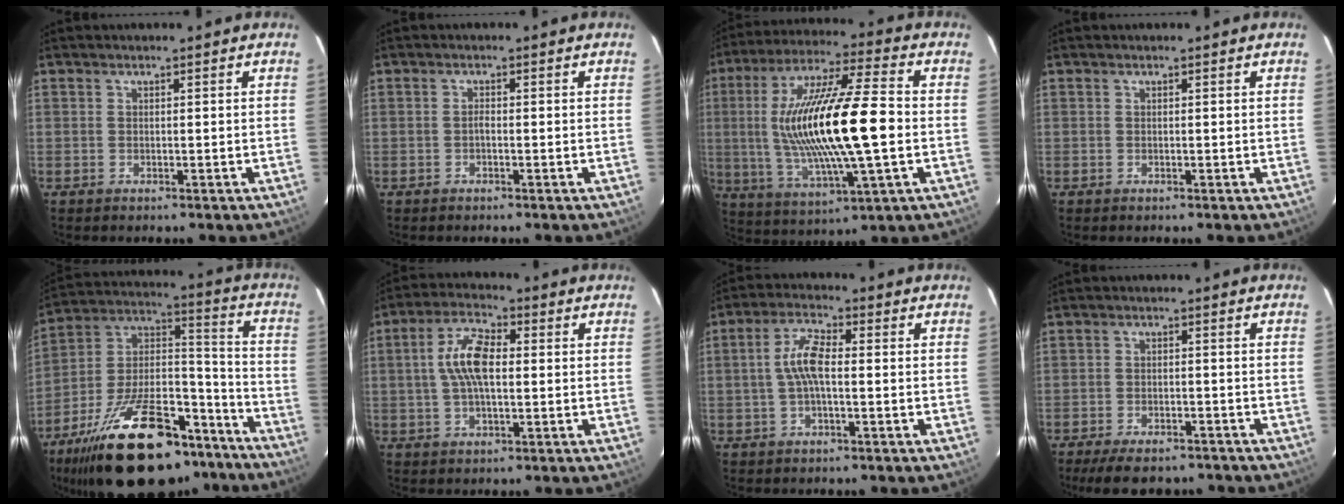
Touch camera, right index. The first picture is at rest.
{"total": 0.7, "force": [-0.4, 0.3, 0.5], "torque": [-0.010, 0.005, -0.009]}
{"total": 21.7, "force": [-0.3, 4.1, 21.3], "torque": [-0.400, -0.001, 0.003]}
{"total": 0.0}
{"total": 31.0, "force": [-21.5, 13.5, 17.8], "torque": [-0.321, 0.024, -0.322]}
{"total": 8.7, "force": [0.5, 3.7, 7.8], "torque": [-0.155, 0.017, 0.008]}
{"total": 6.1, "force": [-0.4, 2.0, 5.8], "torque": [-0.120, 0.015, -0.010]}
{"total": 10.9, "force": [-9.0, 3.7, 5.0], "torque": [-0.112, -0.016, -0.132]}